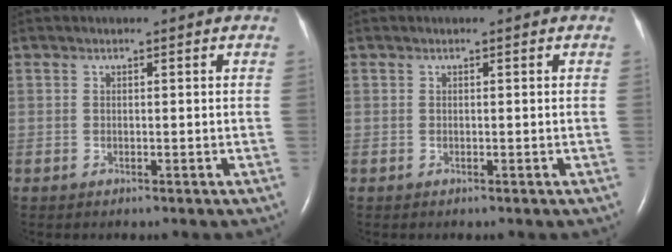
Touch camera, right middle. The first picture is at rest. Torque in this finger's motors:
{"motor_torque": [-0.01, -0.02, 0.00, 0.00]}